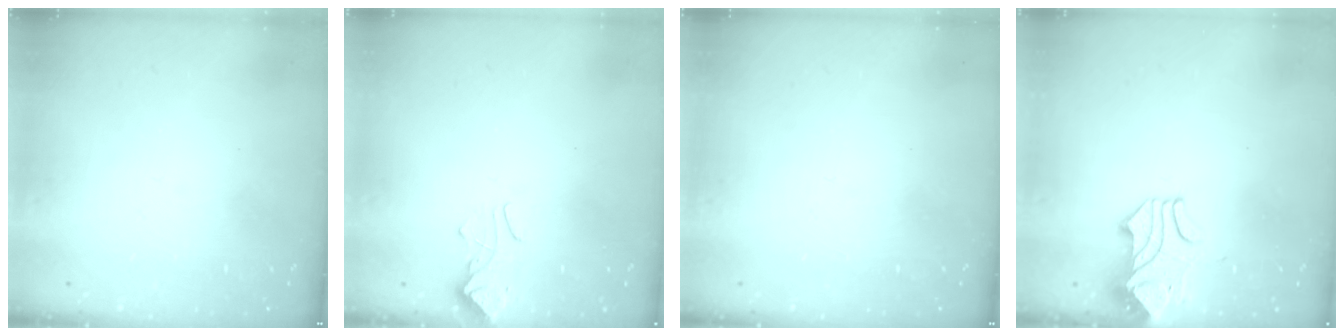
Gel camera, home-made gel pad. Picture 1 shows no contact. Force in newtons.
{"total": 2.4, "press": 2.4, "slide": 0.5}
{"total": 0.0}
{"total": 2.8, "press": 2.5, "slide": 1.1}